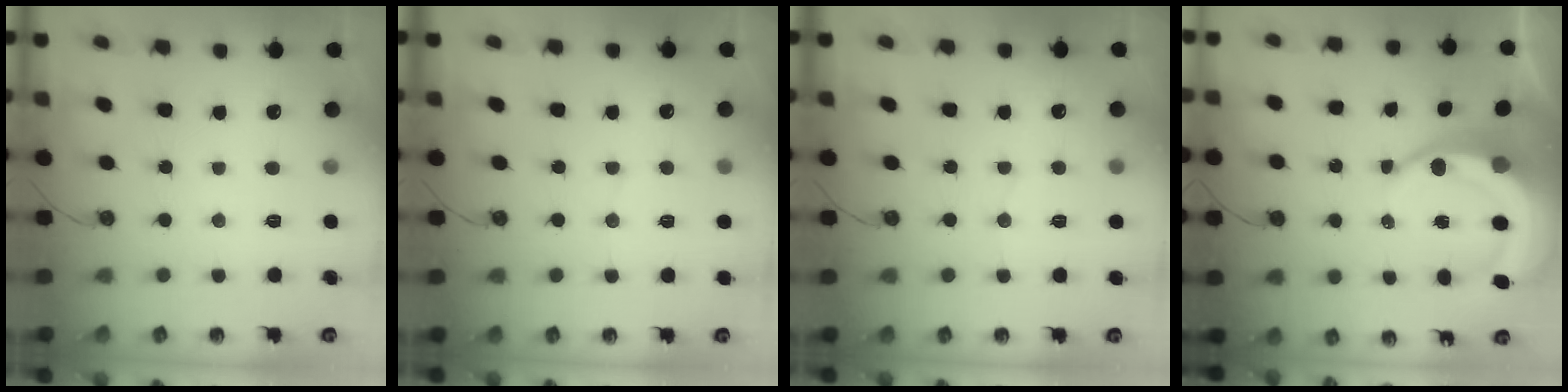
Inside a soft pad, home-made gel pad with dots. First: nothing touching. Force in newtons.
{"total": 2.7, "press": 2.4, "slide": 1.2}
{"total": 4.2, "press": 3.9, "slide": 1.6}
{"total": 10.2, "press": 10.1, "slide": 1.4}